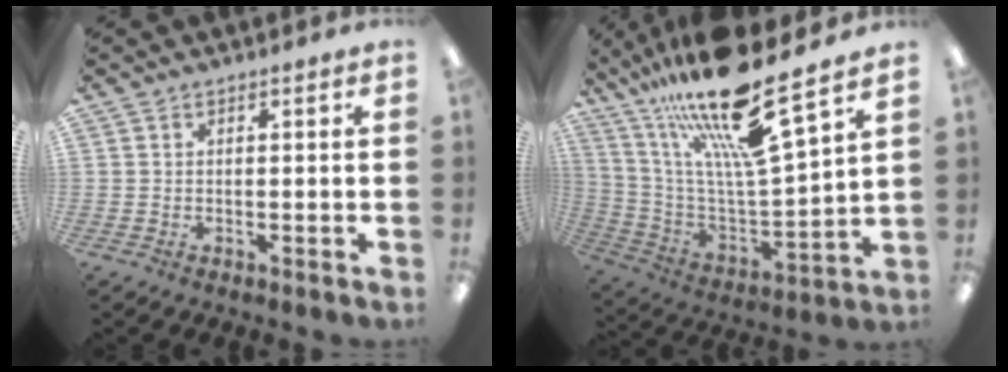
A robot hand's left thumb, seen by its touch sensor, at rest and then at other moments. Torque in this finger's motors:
{"motor_torque": [1.30, 0.29, 1.85, -0.96, 0.71]}